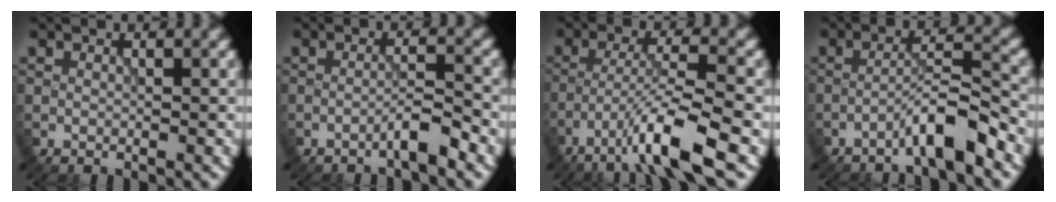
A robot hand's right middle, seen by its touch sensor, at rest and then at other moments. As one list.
[{"total": 2.4, "force": [-1.6, 0.1, 1.7], "torque": [-0.026, 0.012, -0.033]}, {"total": 6.5, "force": [-3.9, 0.4, 5.1], "torque": [-0.084, 0.007, -0.078]}, {"total": 4.2, "force": [-2.9, 0.2, 3.0], "torque": [-0.051, 0.019, -0.060]}]